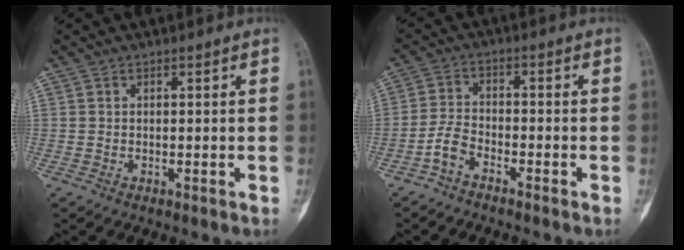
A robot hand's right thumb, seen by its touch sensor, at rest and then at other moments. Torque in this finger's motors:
{"motor_torque": [-0.14, 0.05, 0.31, -0.30, -0.05]}